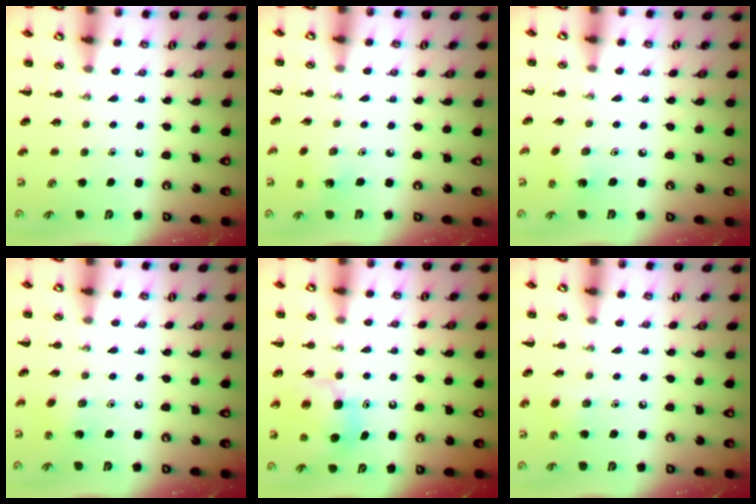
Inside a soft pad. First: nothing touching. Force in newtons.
{"total": 1.4, "press": 1.2, "slide": 0.6}
{"total": 2.4, "press": 2.2, "slide": 0.8}
{"total": 2.5, "press": 2.4, "slide": 0.8}
{"total": 8.4, "press": 8.3, "slide": 1.0}
{"total": 4.2, "press": 4.0, "slide": 1.3}